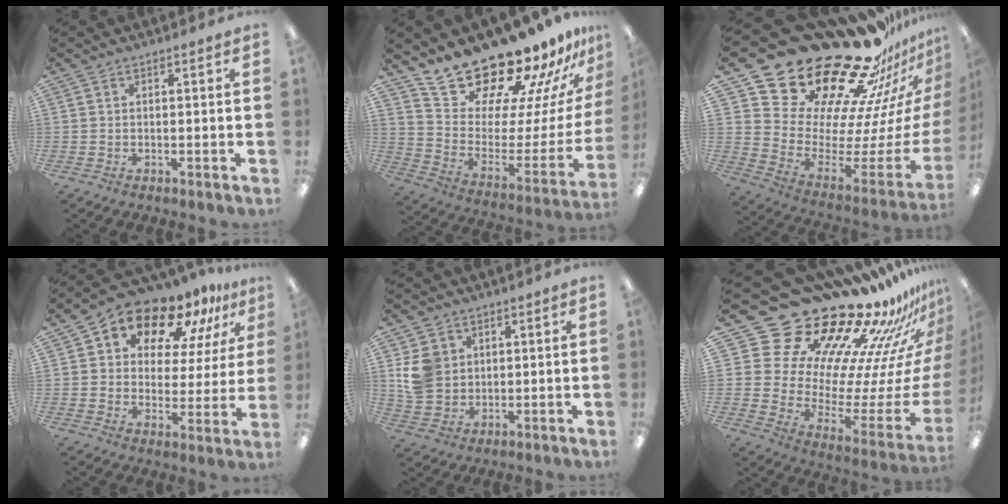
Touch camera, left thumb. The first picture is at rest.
{"total": 21.3, "force": [20.0, 5.1, 5.3], "torque": [-0.095, -0.172, 0.354]}
{"total": 31.8, "force": [25.1, 14.0, 13.6], "torque": [-0.168, -0.228, 0.487]}
{"total": 13.4, "force": [10.3, 6.8, 5.2], "torque": [-0.098, -0.072, 0.182]}
{"total": 8.3, "force": [2.2, 7.3, 3.2], "torque": [-0.056, 0.007, 0.047]}
{"total": 29.6, "force": [23.5, 13.2, 12.0], "torque": [-0.164, -0.245, 0.455]}